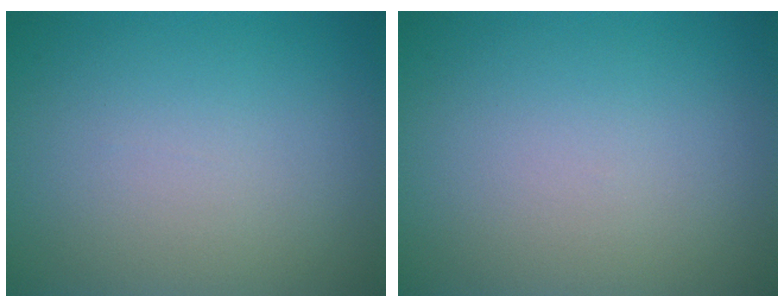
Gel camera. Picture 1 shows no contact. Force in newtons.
{"total": 0.0}